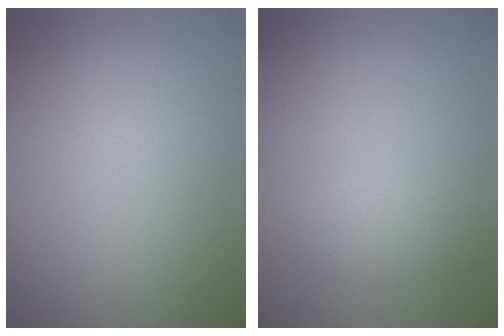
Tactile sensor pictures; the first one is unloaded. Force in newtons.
{"total": 1.8, "press": 1.8, "slide": 0.1}